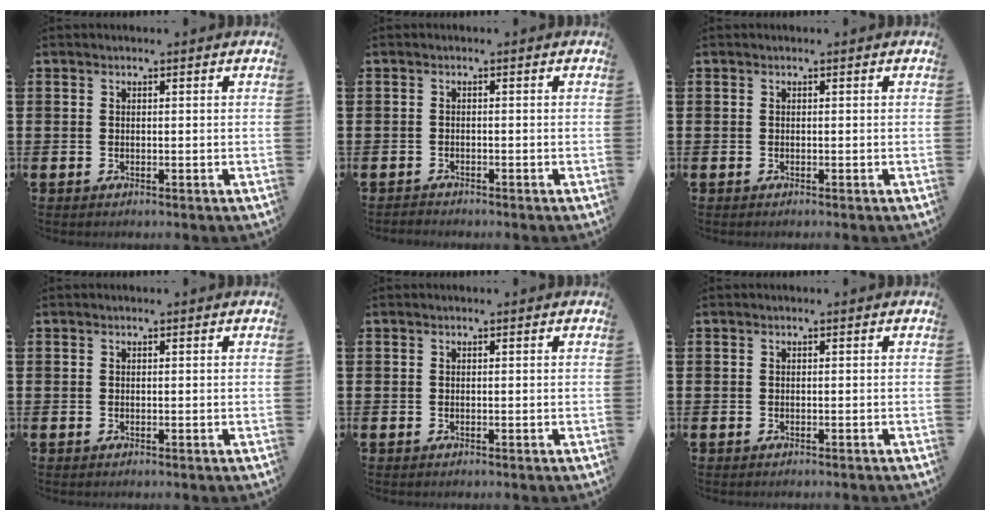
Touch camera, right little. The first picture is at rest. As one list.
[{"total": 0.7, "force": [-0.7, 0.1, -0.1], "torque": [0.000, 0.000, -0.016]}, {"total": 0.0}, {"total": 0.0}, {"total": 0.0}, {"total": 0.0}]